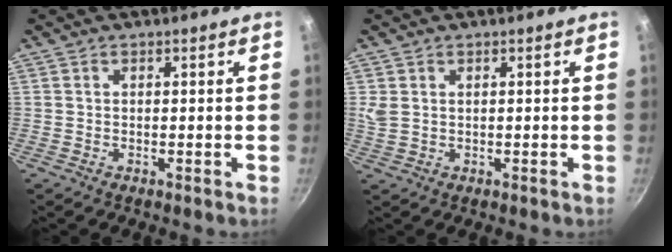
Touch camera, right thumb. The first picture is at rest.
{"total": 2.1, "force": [0.7, 1.4, 1.4], "torque": [-0.037, 0.003, 0.020]}